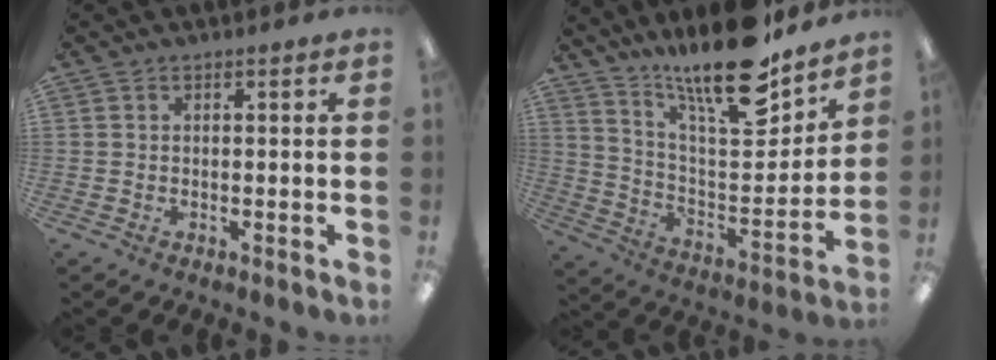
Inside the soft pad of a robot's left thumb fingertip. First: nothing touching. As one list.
[{"total": 20.6, "force": [16.6, 4.8, 11.3], "torque": [-0.189, -0.125, 0.278]}]